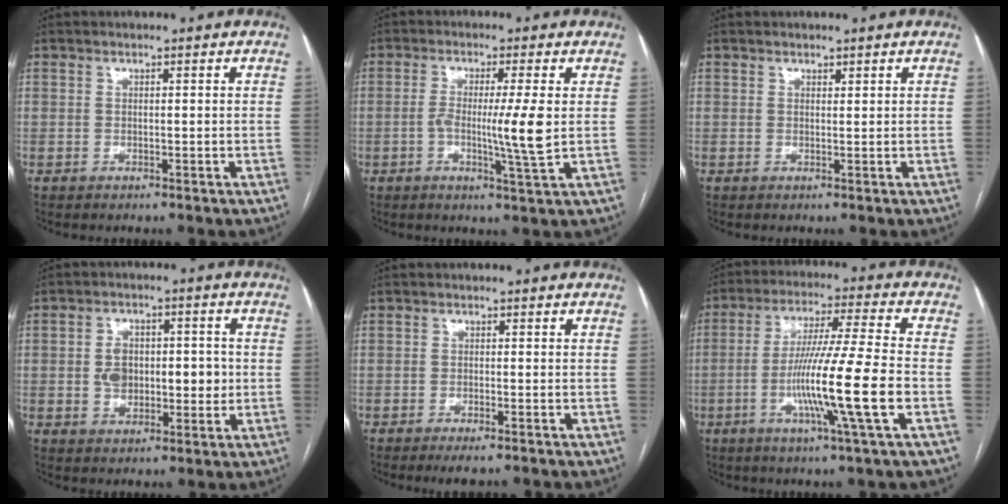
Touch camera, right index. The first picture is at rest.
{"total": 7.1, "force": [-0.4, -0.6, 7.1], "torque": [-0.126, -0.012, -0.008]}
{"total": 0.6, "force": [0.6, 0.2, 0.2], "torque": [-0.001, -0.004, 0.008]}
{"total": 8.4, "force": [-0.1, 5.2, 6.5], "torque": [-0.101, 0.019, 0.007]}
{"total": 2.3, "force": [-1.6, 0.4, 1.6], "torque": [-0.021, -0.003, -0.023]}
{"total": 14.7, "force": [-3.8, -1.3, 14.1], "torque": [-0.263, -0.013, -0.075]}